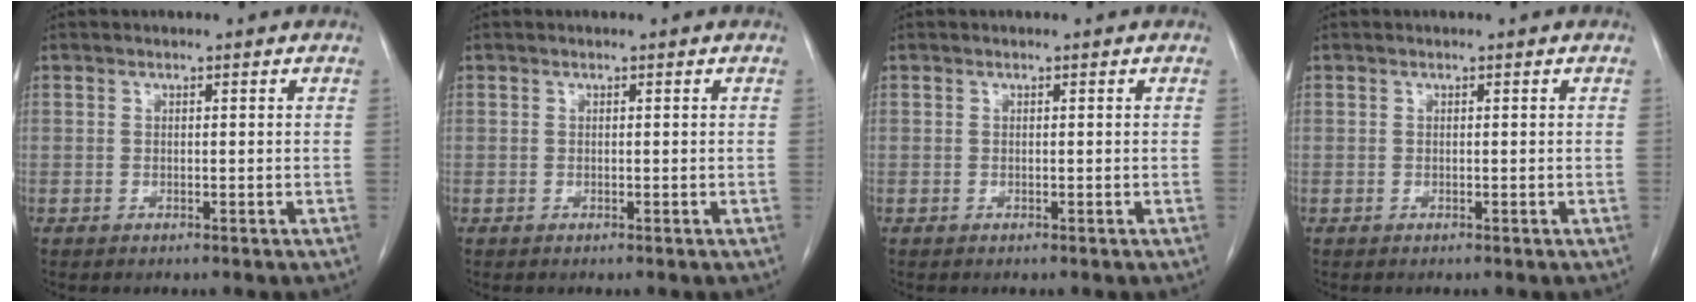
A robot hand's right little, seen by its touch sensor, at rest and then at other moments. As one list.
[{"total": 0.0}, {"total": 0.0}, {"total": 0.0}]